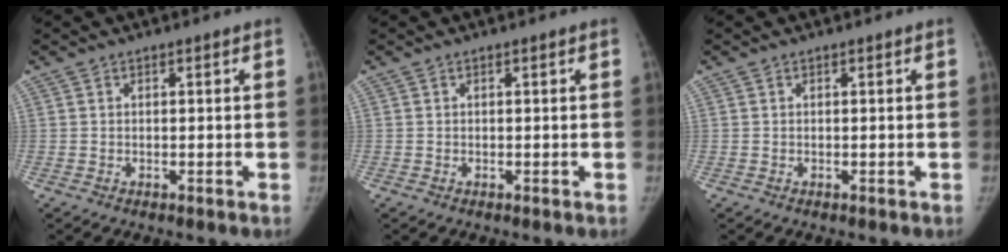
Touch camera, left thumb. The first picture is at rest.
{"total": 0.0}
{"total": 0.0}